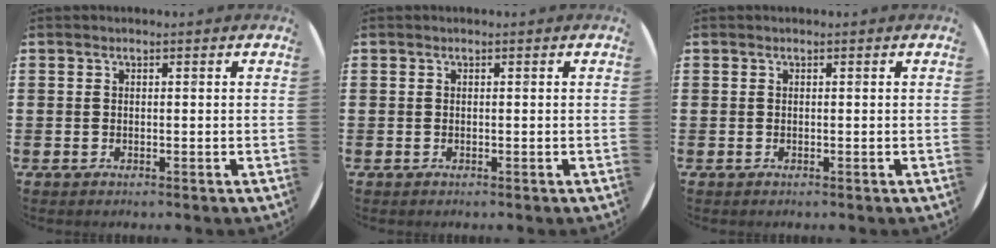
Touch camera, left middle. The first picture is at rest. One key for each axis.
{"total": 0.0}
{"total": 0.0}